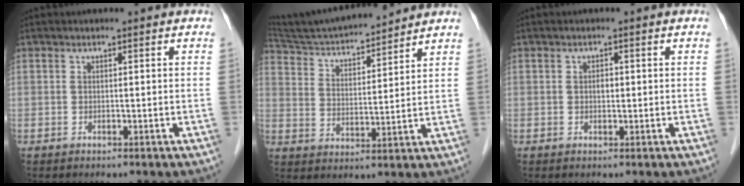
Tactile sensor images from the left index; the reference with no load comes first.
{"total": 15.2, "force": [14.2, 1.7, 5.2], "torque": [-0.094, 0.014, 0.239]}
{"total": 1.0, "force": [0.0, 0.6, 0.7], "torque": [-0.012, 0.000, -0.001]}